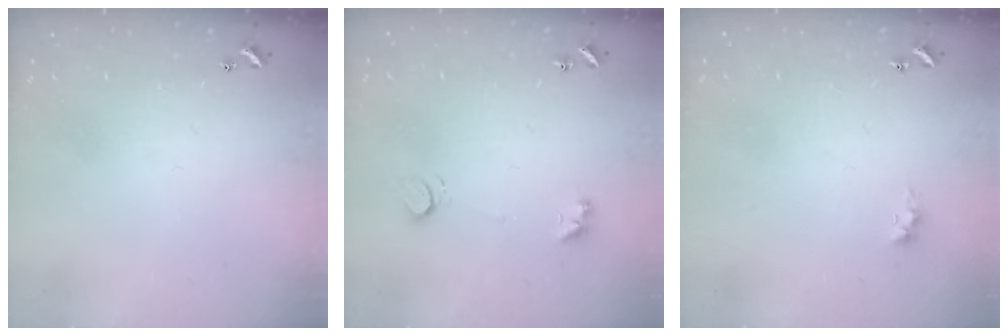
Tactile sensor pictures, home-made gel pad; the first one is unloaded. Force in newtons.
{"total": 1.4, "press": 1.2, "slide": 0.6}
{"total": 0.8, "press": 0.7, "slide": 0.4}